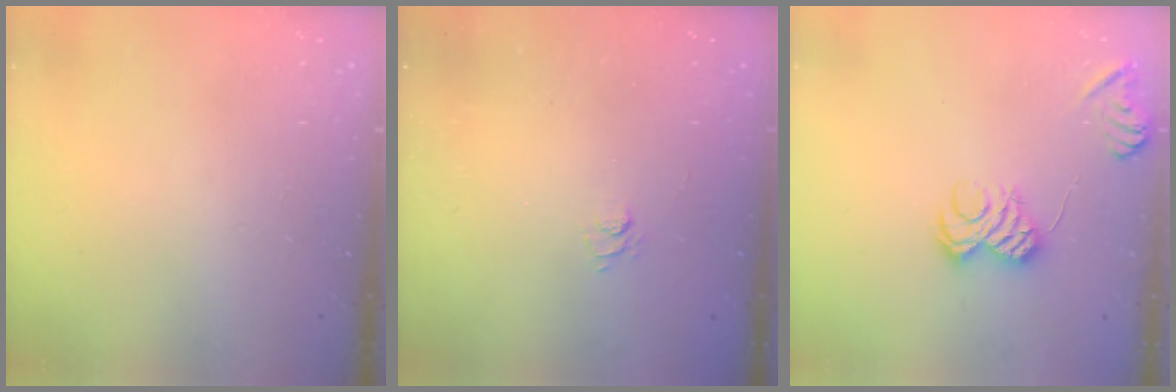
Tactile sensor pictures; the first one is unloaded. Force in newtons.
{"total": 2.8, "press": 2.5, "slide": 1.3}
{"total": 8.1, "press": 7.9, "slide": 1.4}